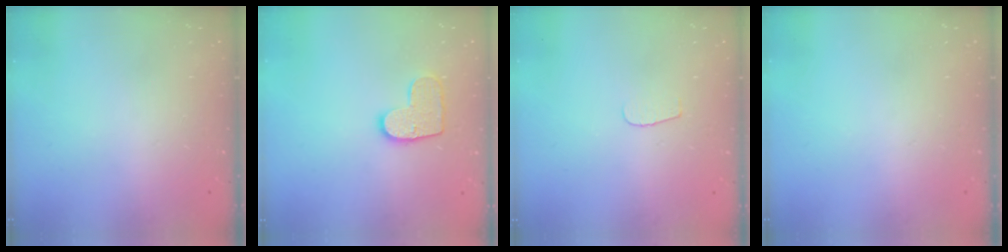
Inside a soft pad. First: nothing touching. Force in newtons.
{"total": 10.0, "press": 10.0, "slide": 0.5}
{"total": 3.7, "press": 3.6, "slide": 0.4}
{"total": 0.0}